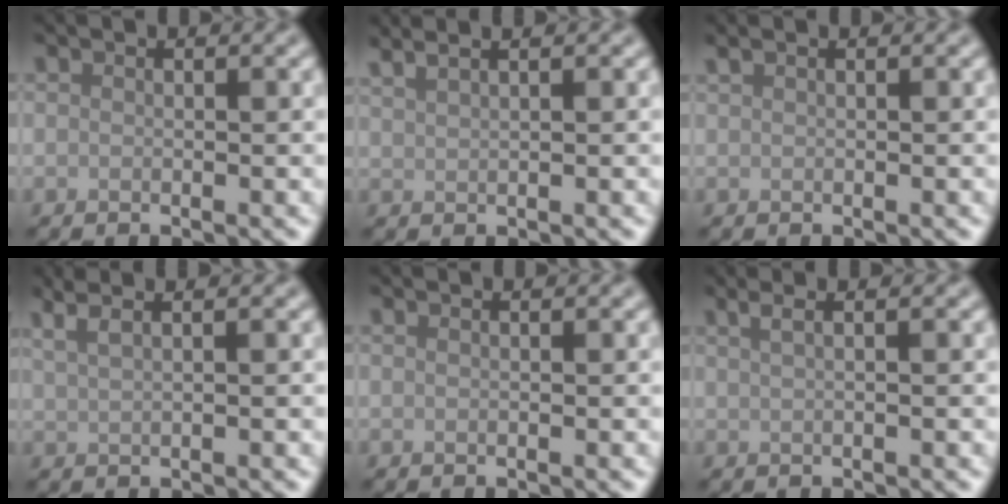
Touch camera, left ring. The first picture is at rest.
{"total": 3.5, "force": [2.6, 1.3, 1.9], "torque": [-0.016, 0.022, 0.018]}
{"total": 0.6, "force": [0.5, 0.1, 0.4], "torque": [-0.009, 0.007, 0.009]}
{"total": 3.9, "force": [2.6, 1.7, 2.4], "torque": [-0.026, 0.022, 0.017]}
{"total": 0.0}
{"total": 3.6, "force": [1.9, 1.8, 2.4], "torque": [-0.021, 0.020, 0.001]}